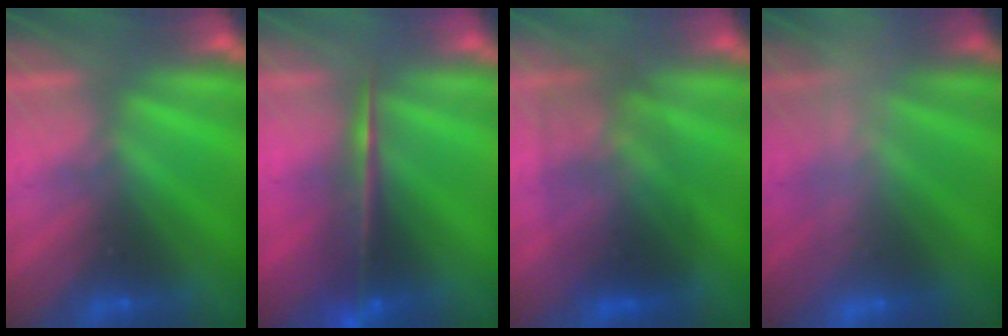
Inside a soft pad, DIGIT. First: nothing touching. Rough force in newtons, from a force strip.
{"total": 7.9}
{"total": 2.9}
{"total": 2.5}